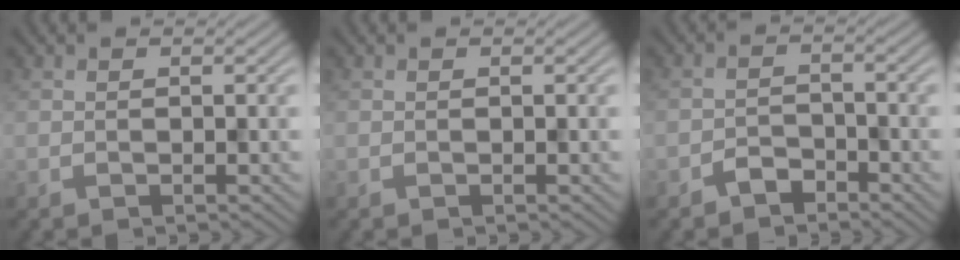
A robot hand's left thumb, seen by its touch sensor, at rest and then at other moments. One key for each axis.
{"total": 0.0}
{"total": 2.5, "fx": -2.0, "fy": 1.2, "fz": 0.8, "tx": -0.011, "ty": 0.005, "tz": -0.043}